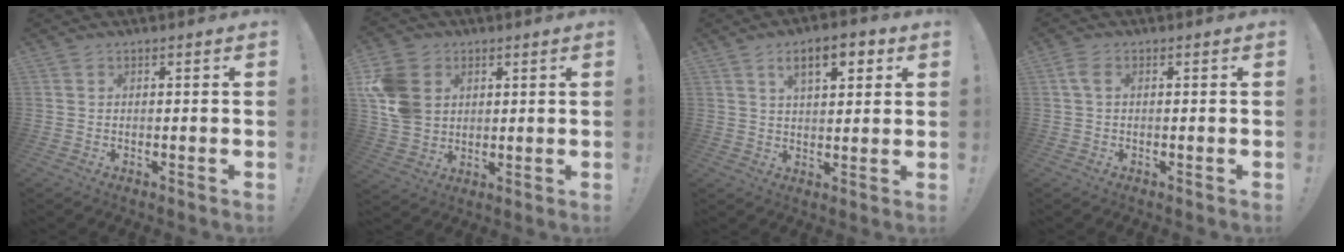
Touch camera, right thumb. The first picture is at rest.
{"total": 13.1, "force": [3.8, 10.4, 6.9], "torque": [-0.135, -0.011, 0.077]}
{"total": 9.2, "force": [4.5, 3.7, 7.1], "torque": [-0.095, -0.011, 0.072]}
{"total": 2.1, "force": [0.9, 0.6, 1.9], "torque": [-0.036, 0.002, 0.017]}